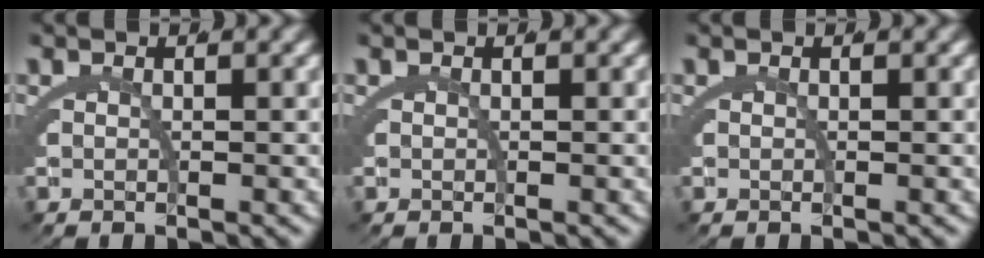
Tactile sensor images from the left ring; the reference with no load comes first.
{"total": 0.0}
{"total": 0.0}